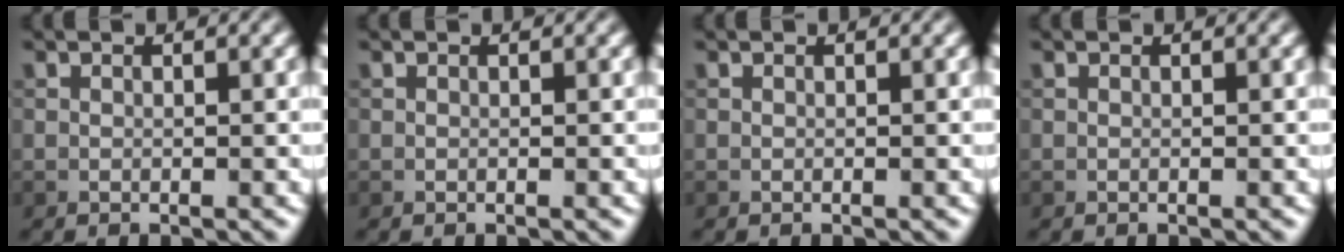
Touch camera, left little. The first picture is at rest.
{"total": 0.0}
{"total": 0.0}
{"total": 0.0}